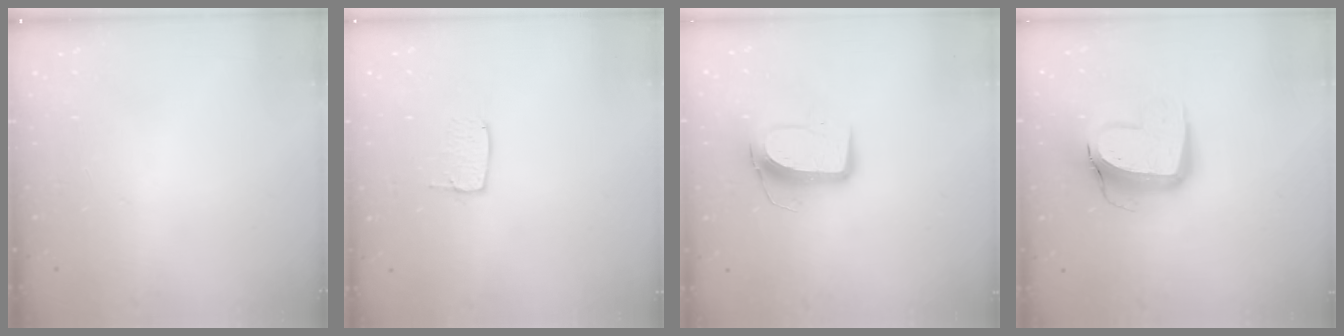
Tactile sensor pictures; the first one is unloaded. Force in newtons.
{"total": 5.5, "press": 5.5, "slide": 0.4}
{"total": 10.3, "press": 10.3, "slide": 0.8}
{"total": 14.0, "press": 14.0, "slide": 1.5}